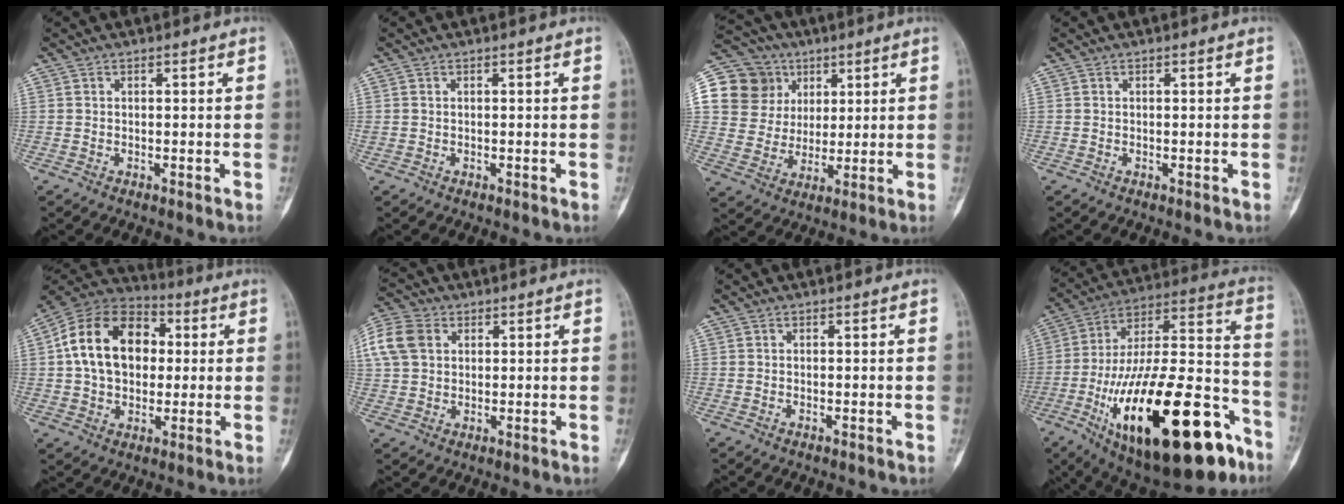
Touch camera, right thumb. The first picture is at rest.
{"total": 0.6, "force": [0.1, 0.6, -0.3], "torque": [0.000, -0.001, 0.000]}
{"total": 16.8, "force": [5.8, 15.1, 4.7], "torque": [-0.065, 0.018, 0.118]}
{"total": 0.0}
{"total": 18.1, "force": [2.5, 12.8, 12.6], "torque": [-0.192, 0.025, 0.035]}
{"total": 12.1, "force": [3.7, 9.1, 6.9], "torque": [-0.163, 0.019, 0.069]}
{"total": 0.0}
{"total": 36.0, "force": [-16.6, 13.5, 28.9], "torque": [-0.446, 0.064, -0.258]}